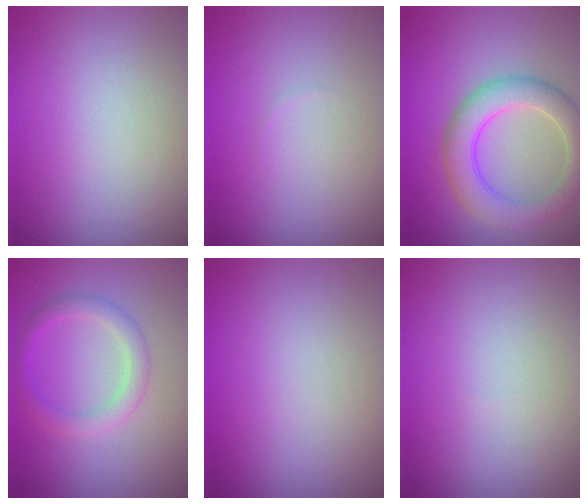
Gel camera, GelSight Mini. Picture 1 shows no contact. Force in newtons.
{"total": 0.0}
{"total": 5.3, "press": 5.3, "slide": 0.3}
{"total": 2.5, "press": 2.5, "slide": 0.1}
{"total": 0.0}
{"total": 0.0}